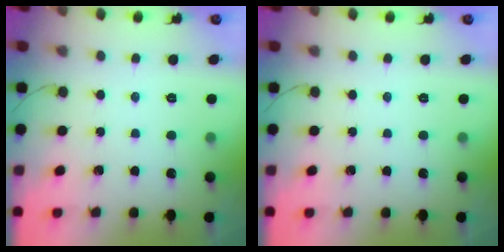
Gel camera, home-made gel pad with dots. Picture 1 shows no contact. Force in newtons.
{"total": 0.0}